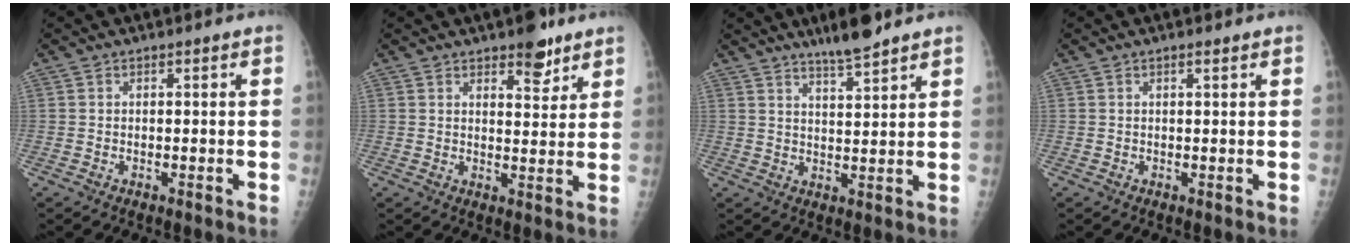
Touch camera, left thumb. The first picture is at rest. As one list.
[{"total": 6.3, "force": [4.4, 2.6, 3.7], "torque": [-0.028, -0.026, 0.060]}, {"total": 6.4, "force": [5.3, 0.4, 3.5], "torque": [-0.055, -0.036, 0.092]}, {"total": 1.0, "force": [0.7, 0.1, 0.7], "torque": [-0.010, -0.002, 0.011]}]